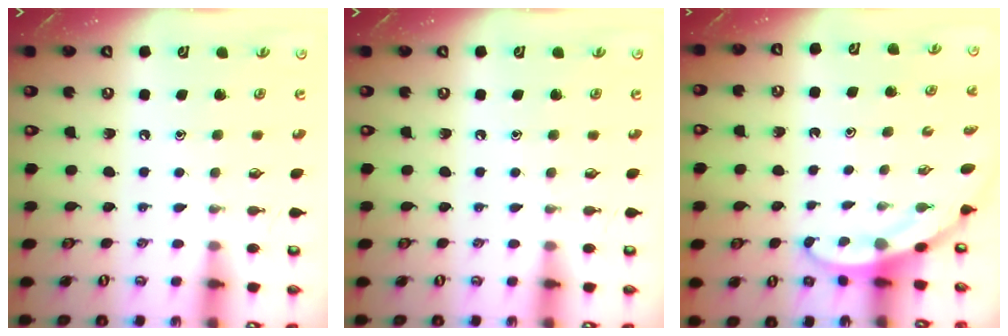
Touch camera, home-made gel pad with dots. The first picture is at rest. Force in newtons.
{"total": 0.0}
{"total": 3.4, "press": 3.4, "slide": 0.1}